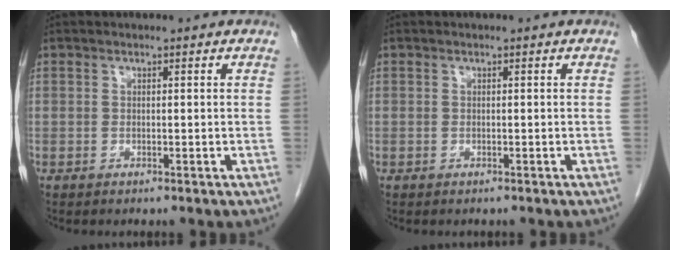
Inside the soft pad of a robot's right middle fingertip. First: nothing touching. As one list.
[{"total": 0.0}]